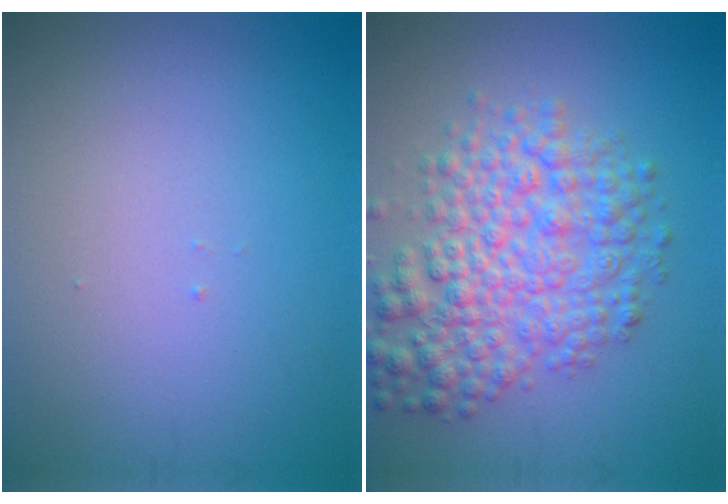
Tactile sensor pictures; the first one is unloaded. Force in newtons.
{"total": 7.1, "press": 7.1, "slide": 0.2}